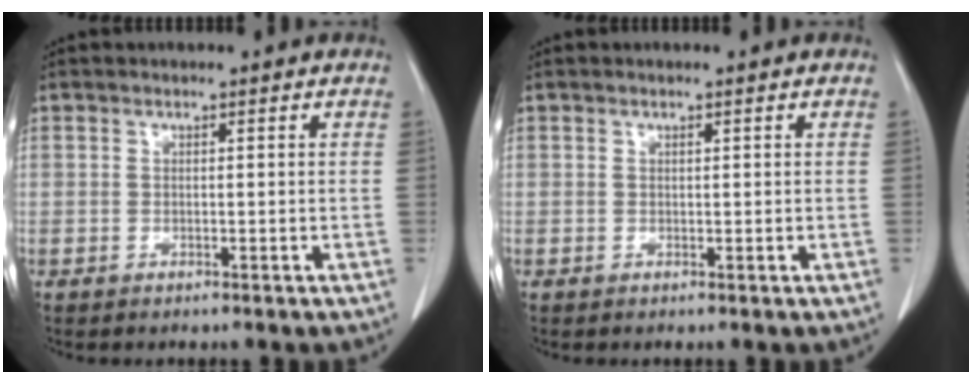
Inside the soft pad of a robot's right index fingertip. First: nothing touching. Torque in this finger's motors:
{"motor_torque": [-0.17, 0.15, -0.03, -0.01]}